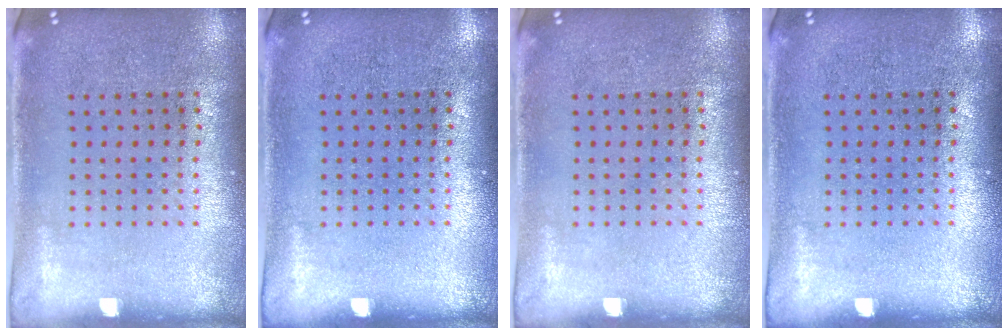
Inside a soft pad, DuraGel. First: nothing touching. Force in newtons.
{"total": 0.0}
{"total": 0.0}
{"total": 0.0}